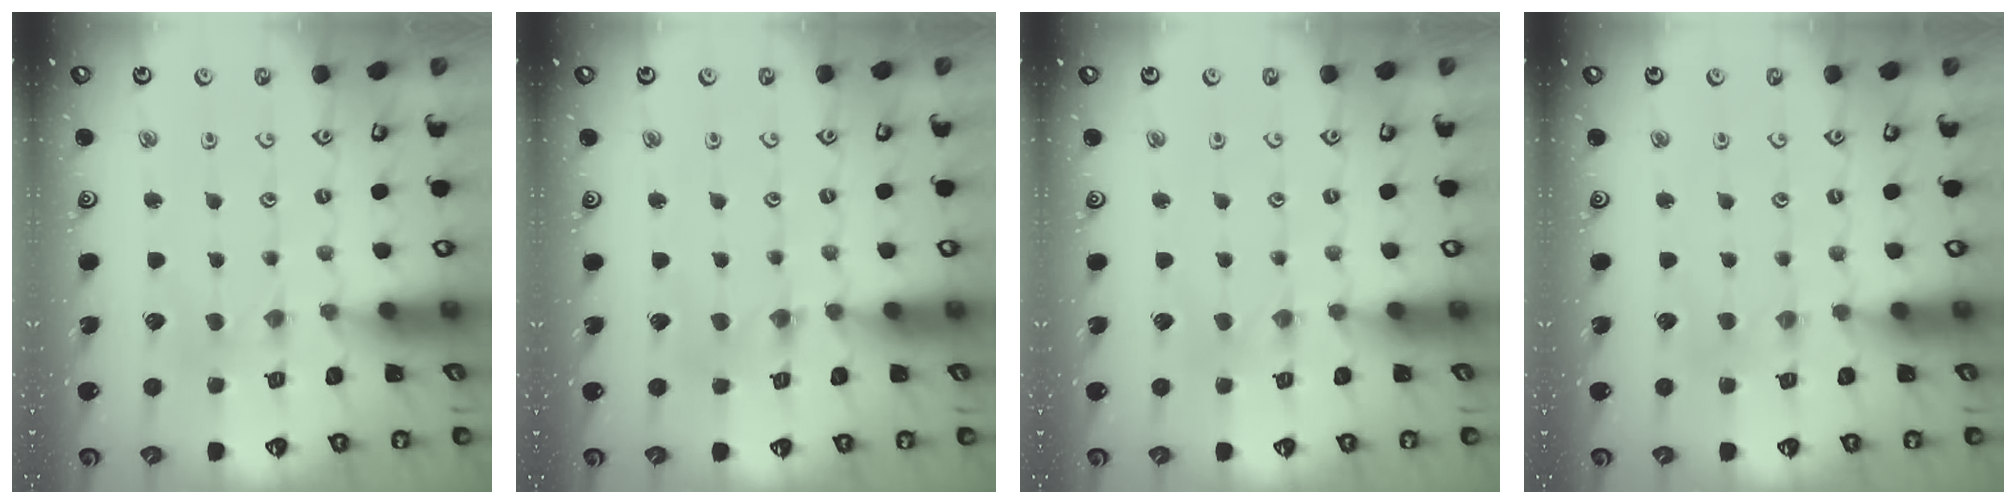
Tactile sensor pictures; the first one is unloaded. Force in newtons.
{"total": 1.0, "press": 1.0, "slide": 0.3}
{"total": 0.0}
{"total": 1.3, "press": 1.2, "slide": 0.2}